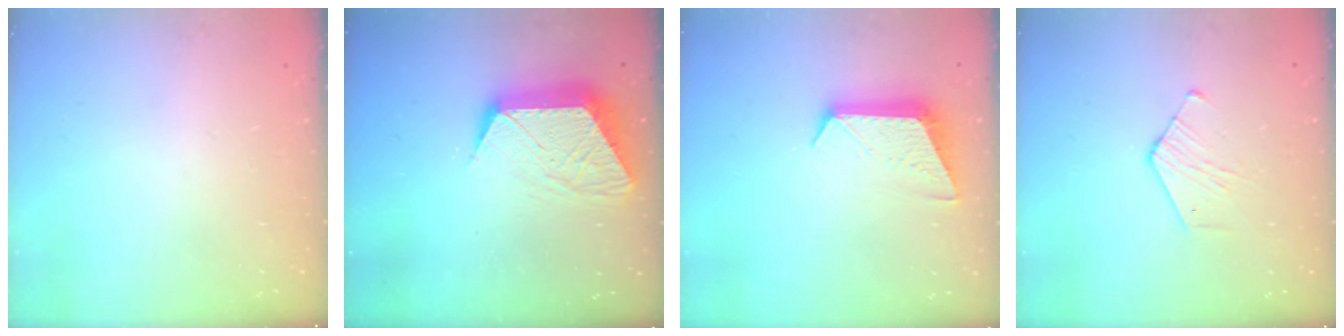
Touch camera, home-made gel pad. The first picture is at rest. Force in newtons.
{"total": 13.5, "press": 13.5, "slide": 1.0}
{"total": 9.9, "press": 9.9, "slide": 0.2}
{"total": 4.3, "press": 4.3, "slide": 0.4}